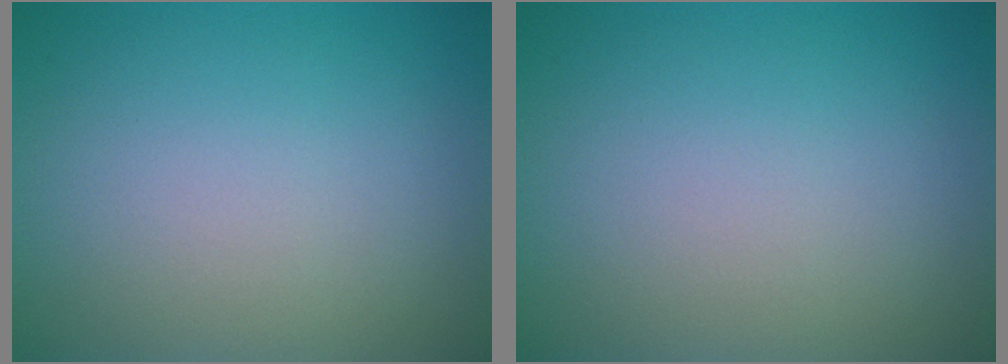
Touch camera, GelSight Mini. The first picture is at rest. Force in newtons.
{"total": 0.0}